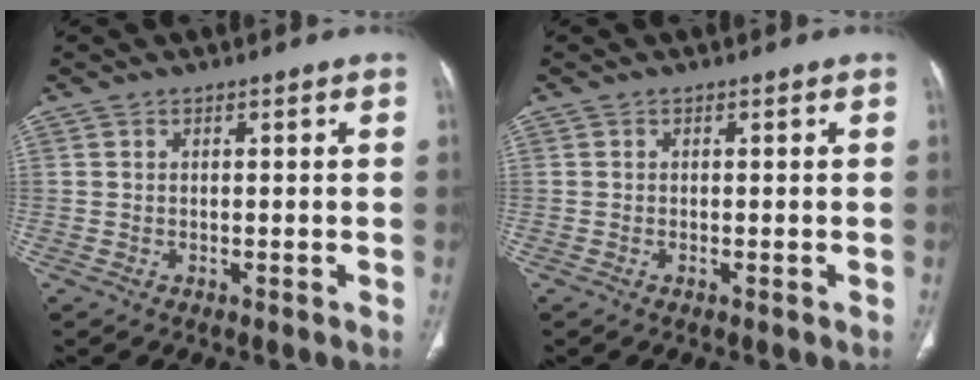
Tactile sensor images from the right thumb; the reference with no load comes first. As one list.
[{"total": 0.0}]